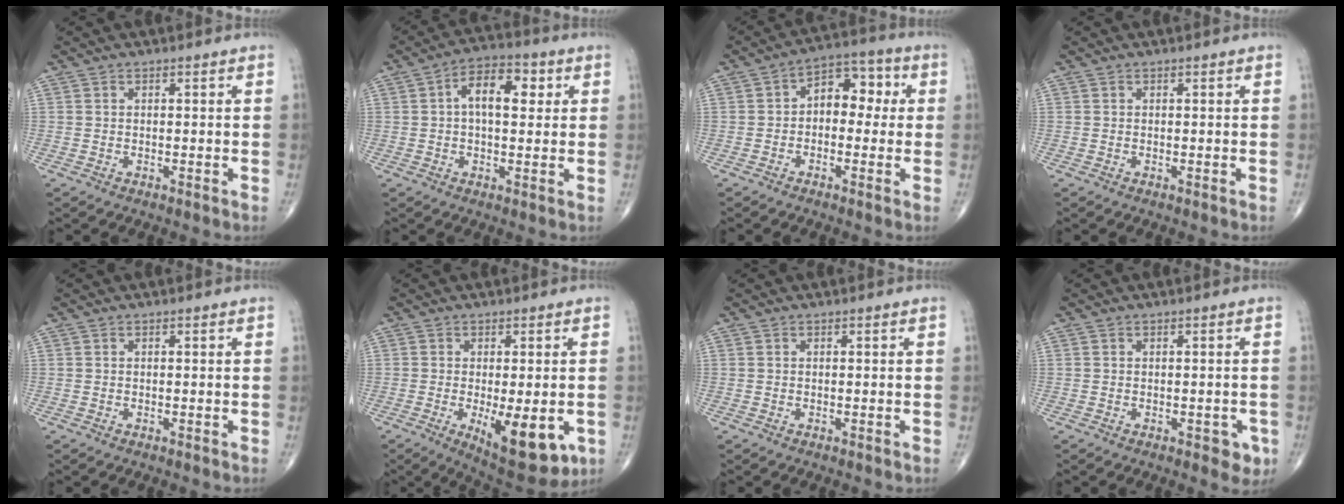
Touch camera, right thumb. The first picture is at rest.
{"total": 8.9, "force": [1.9, 4.8, 7.2], "torque": [-0.100, 0.018, 0.022]}
{"total": 8.3, "force": [0.4, 5.6, 6.1], "torque": [-0.048, 0.033, -0.010]}
{"total": 0.0}
{"total": 0.0}
{"total": 12.5, "force": [-3.6, 4.8, 11.0], "torque": [-0.145, -0.020, -0.039]}
{"total": 0.0}
{"total": 3.1, "force": [-1.2, 1.8, 2.2], "torque": [-0.007, 0.002, -0.012]}